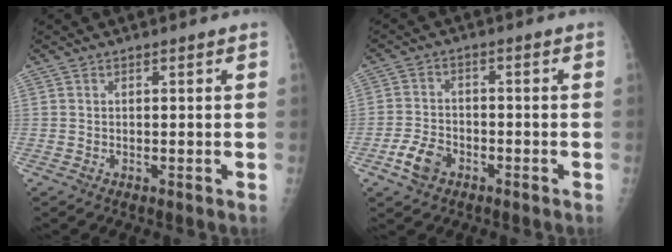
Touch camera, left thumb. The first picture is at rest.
{"total": 5.7, "force": [-3.0, 3.8, 3.1], "torque": [-0.057, 0.017, -0.055]}